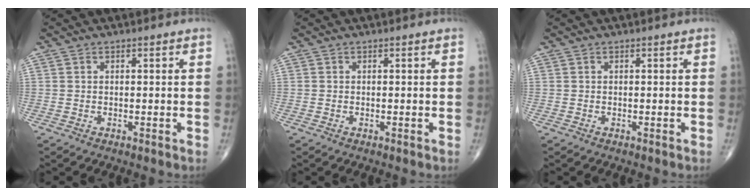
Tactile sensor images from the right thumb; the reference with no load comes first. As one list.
[{"total": 0.0}, {"total": 0.0}]